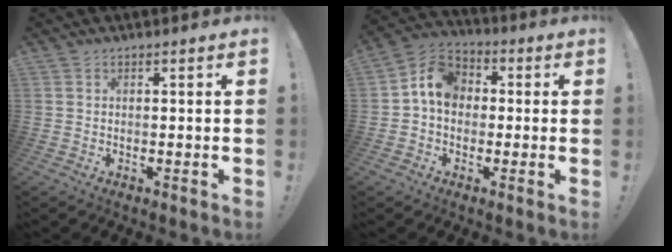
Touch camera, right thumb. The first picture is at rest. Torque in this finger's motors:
{"motor_torque": [1.20, 1.35, 0.73, -0.73, -0.01]}